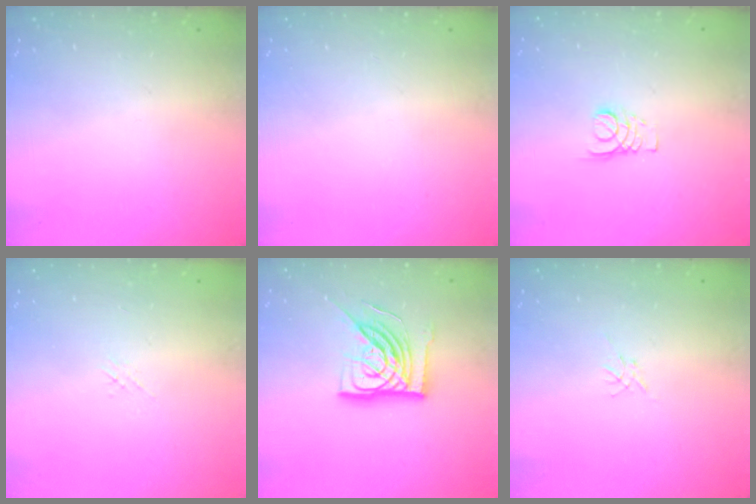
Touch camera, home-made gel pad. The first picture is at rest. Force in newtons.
{"total": 0.0}
{"total": 3.4, "press": 3.4, "slide": 0.5}
{"total": 1.7, "press": 1.6, "slide": 0.4}
{"total": 15.7, "press": 15.7, "slide": 1.5}
{"total": 0.0}